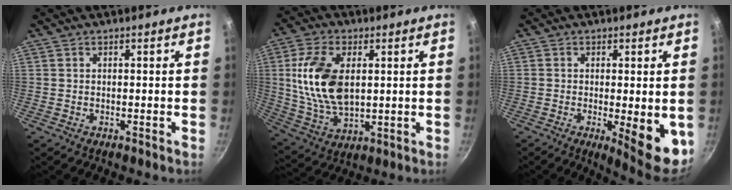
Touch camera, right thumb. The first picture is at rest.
{"total": 15.2, "force": [2.5, 8.8, 12.1], "torque": [-0.219, -0.013, 0.055]}
{"total": 10.1, "force": [-2.0, 2.8, 9.5], "torque": [-0.113, -0.009, -0.016]}